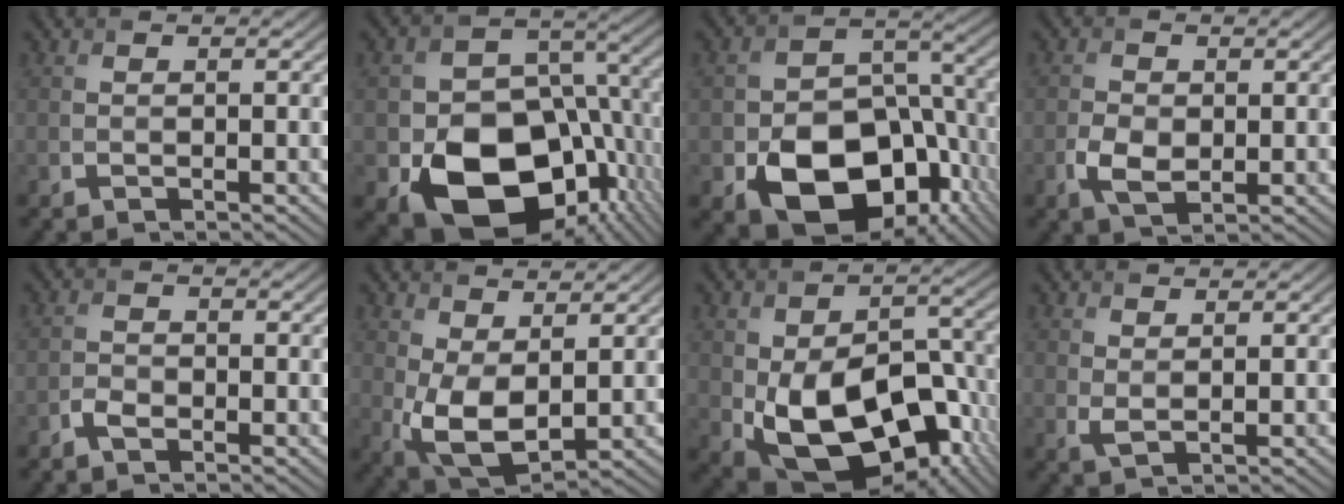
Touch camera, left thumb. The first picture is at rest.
{"total": 16.7, "force": [-5.4, 12.0, 10.3], "torque": [-0.152, -0.047, -0.077]}
{"total": 15.3, "force": [-5.8, 10.6, 9.4], "torque": [-0.146, -0.045, -0.091]}
{"total": 3.5, "force": [-0.7, 2.4, 2.5], "torque": [-0.058, -0.006, -0.014]}
{"total": 1.8, "force": [-1.2, 1.0, 0.9], "torque": [-0.019, 0.002, -0.026]}
{"total": 7.5, "force": [1.1, 4.1, 6.1], "torque": [-0.142, -0.008, 0.023]}
{"total": 17.8, "force": [-5.5, 10.9, 13.0], "torque": [-0.210, -0.033, -0.075]}
{"total": 1.5, "force": [0.9, 0.5, 1.1], "torque": [-0.031, -0.002, 0.022]}